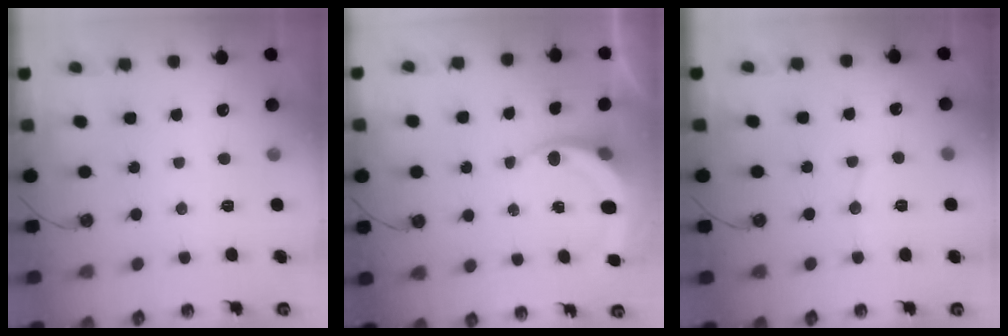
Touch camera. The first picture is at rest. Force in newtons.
{"total": 4.6, "press": 4.6, "slide": 0.3}
{"total": 6.8, "press": 6.8, "slide": 0.5}